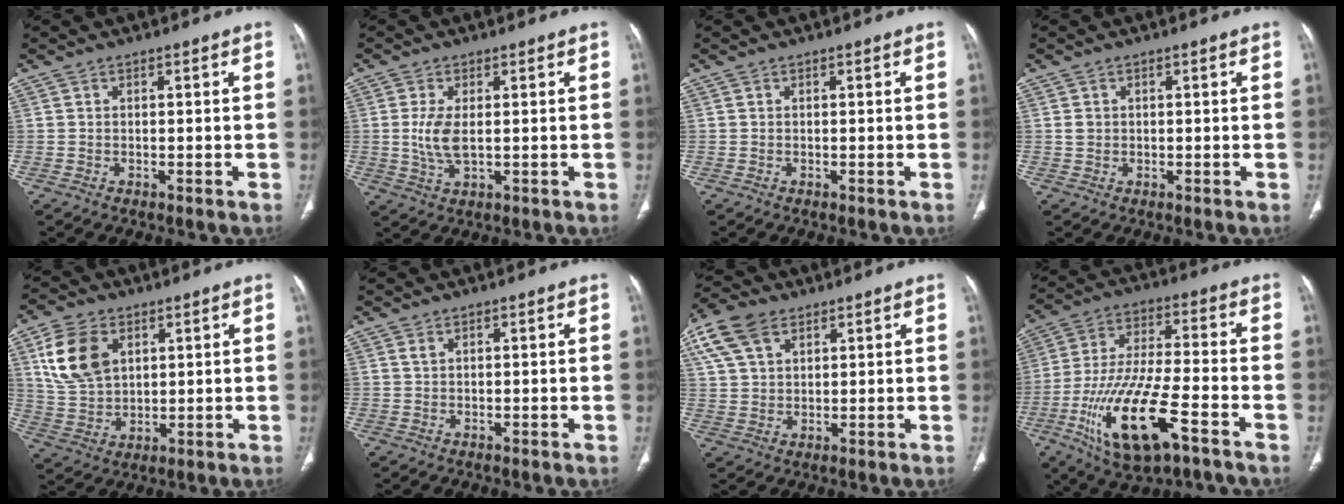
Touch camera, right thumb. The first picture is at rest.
{"total": 5.3, "force": [0.3, 2.3, 4.7], "torque": [-0.108, -0.010, 0.009]}
{"total": 0.0}
{"total": 1.3, "force": [0.2, 1.1, 0.6], "torque": [-0.009, 0.002, 0.007]}
{"total": 11.9, "force": [4.5, 7.9, 7.7], "torque": [-0.131, -0.012, 0.094]}
{"total": 0.9, "force": [0.6, 0.3, 0.7], "torque": [-0.014, 0.003, 0.015]}
{"total": 10.4, "force": [5.6, 6.3, 6.2], "torque": [-0.120, 0.004, 0.110]}
{"total": 19.0, "force": [-8.4, 6.3, 15.8], "torque": [-0.312, 0.026, -0.143]}